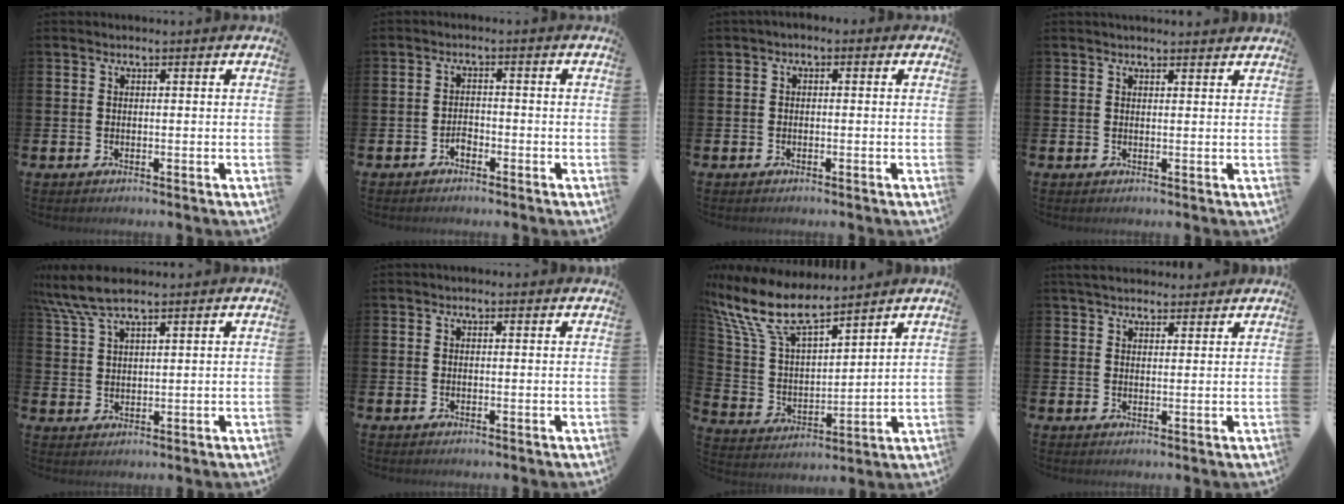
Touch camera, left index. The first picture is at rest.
{"total": 1.5, "force": [-1.1, 0.9, 0.6], "torque": [-0.011, 0.002, -0.024]}
{"total": 1.0, "force": [-0.7, 0.6, 0.4], "torque": [-0.010, 0.005, -0.015]}
{"total": 1.3, "force": [1.3, 0.2, 0.1], "torque": [0.006, -0.003, 0.022]}
{"total": 7.1, "force": [5.9, 1.4, 3.7], "torque": [-0.092, -0.010, 0.109]}
{"total": 0.0}
{"total": 11.2, "force": [9.4, 3.1, 5.2], "torque": [-0.144, -0.045, 0.169]}
{"total": 3.9, "force": [3.6, 1.2, 0.8], "torque": [-0.022, -0.009, 0.067]}